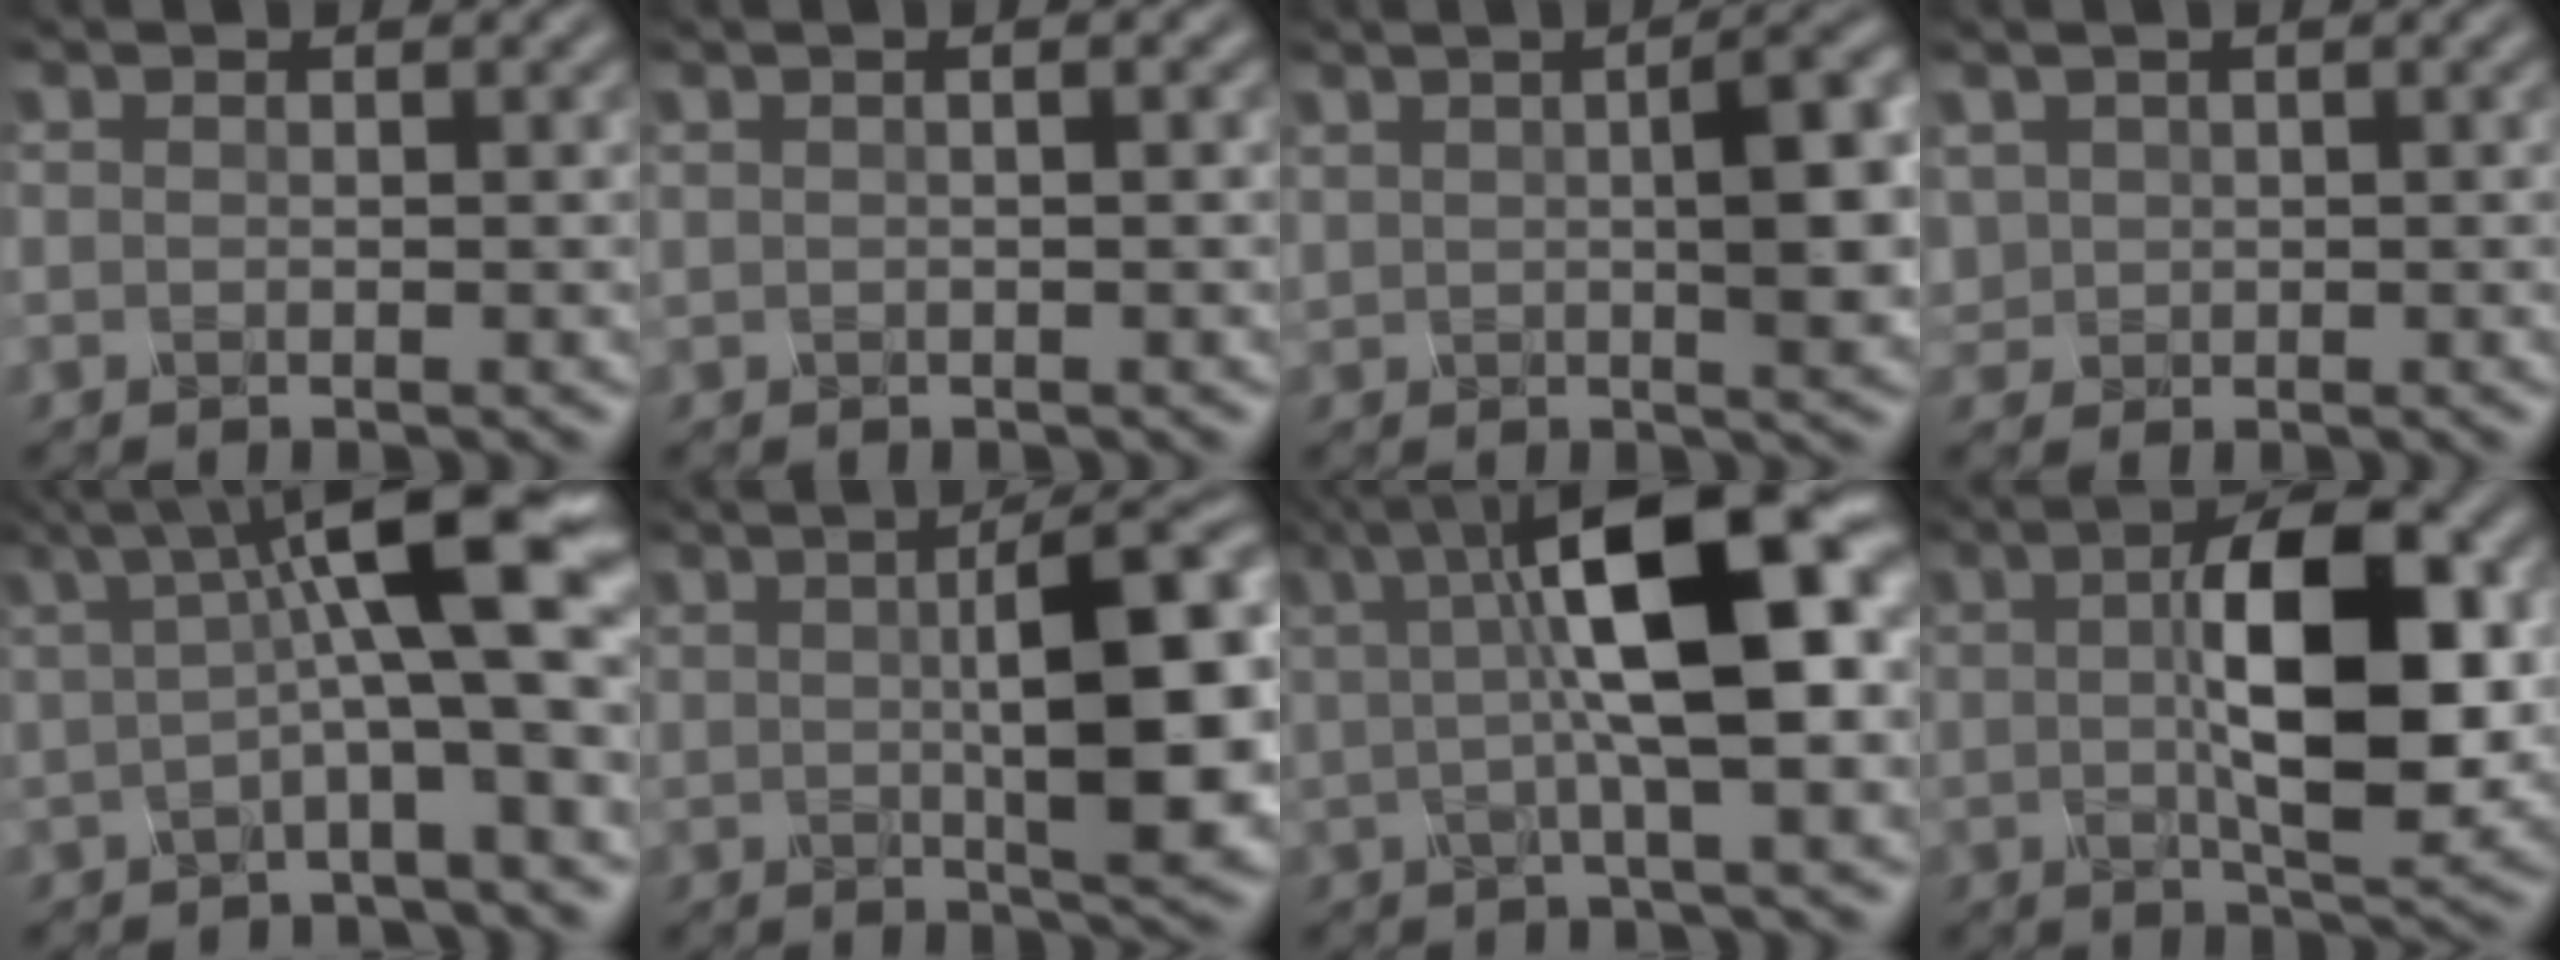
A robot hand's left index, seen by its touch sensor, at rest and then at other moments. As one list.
[{"total": 1.3, "force": [0.6, 0.4, 1.0], "torque": [-0.011, -0.002, 0.004]}, {"total": 6.3, "force": [1.2, 2.0, 5.9], "torque": [-0.081, 0.010, 0.019]}, {"total": 1.4, "force": [0.7, 1.2, 0.2], "torque": [-0.006, -0.002, 0.014]}, {"total": 9.6, "force": [2.0, 2.0, 9.2], "torque": [-0.125, 0.020, 0.022]}, {"total": 10.6, "force": [1.3, 3.2, 10.1], "torque": [-0.130, 0.007, 0.022]}, {"total": 10.9, "force": [2.4, 2.8, 10.3], "torque": [-0.147, 0.018, 0.036]}, {"total": 10.3, "force": [1.3, 3.9, 9.4], "torque": [-0.143, 0.007, 0.019]}]